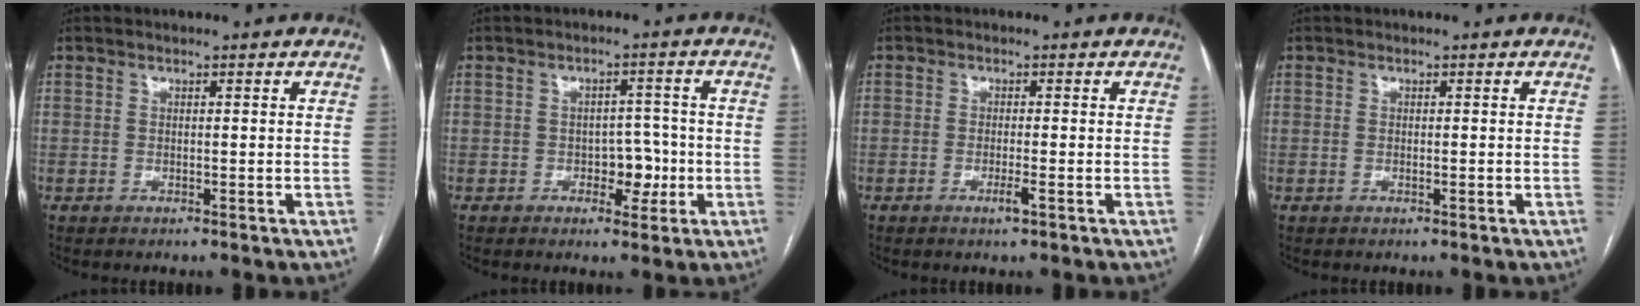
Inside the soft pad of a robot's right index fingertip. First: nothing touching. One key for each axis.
{"total": 4.5, "fx": -1.3, "fy": 2.9, "fz": 3.3, "tx": -0.039, "ty": 0.012, "tz": -0.014}
{"total": 1.9, "fx": -0.9, "fy": 0.1, "fz": 1.7, "tx": -0.029, "ty": -0.002, "tz": -0.016}
{"total": 0.9, "fx": -0.2, "fy": 0.3, "fz": 0.8, "tx": -0.018, "ty": 0.000, "tz": -0.001}